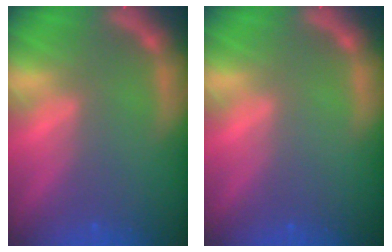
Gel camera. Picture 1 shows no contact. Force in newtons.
{"total": 0.0}